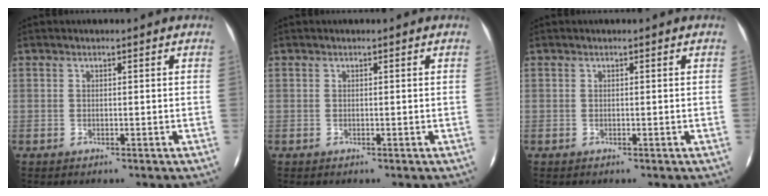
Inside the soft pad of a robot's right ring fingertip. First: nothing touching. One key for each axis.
{"total": 0.0}
{"total": 0.0}